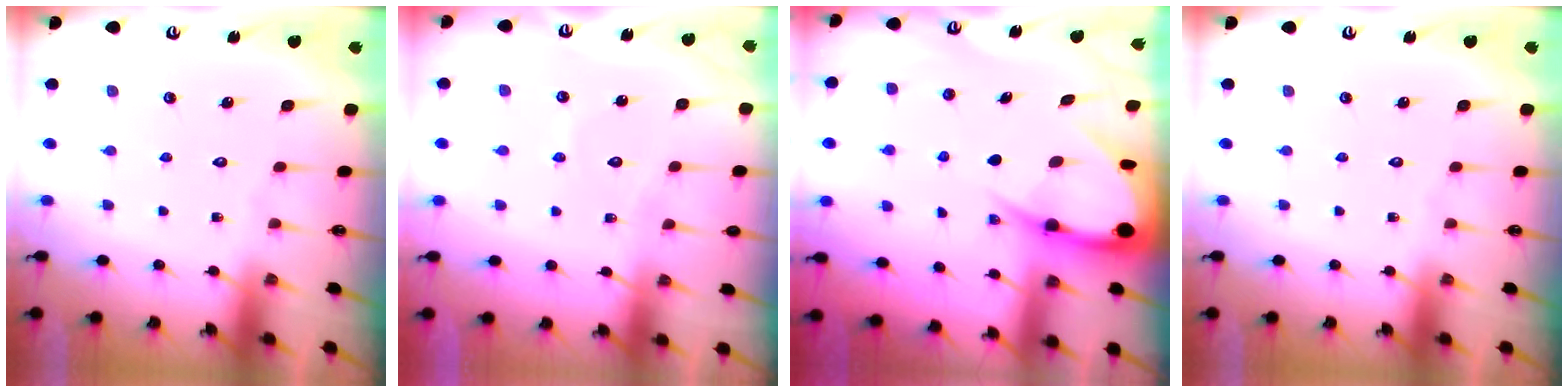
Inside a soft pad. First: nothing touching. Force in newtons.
{"total": 3.7, "press": 3.7, "slide": 0.3}
{"total": 9.4, "press": 9.4, "slide": 1.2}
{"total": 0.0}